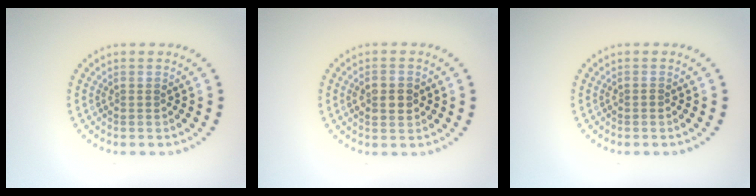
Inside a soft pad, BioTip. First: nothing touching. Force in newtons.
{"total": 2.4, "press": 2.4, "slide": 0.3}
{"total": 0.5, "press": 0.4, "slide": 0.4}